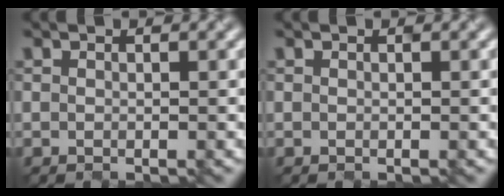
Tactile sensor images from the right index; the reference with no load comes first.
{"total": 0.0}